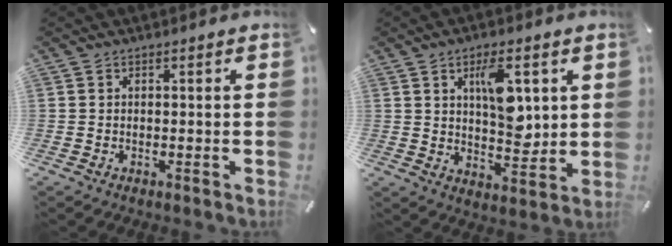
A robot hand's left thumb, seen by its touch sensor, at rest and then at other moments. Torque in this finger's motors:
{"motor_torque": [1.77, 2.25, 0.86, -0.95, 0.20]}